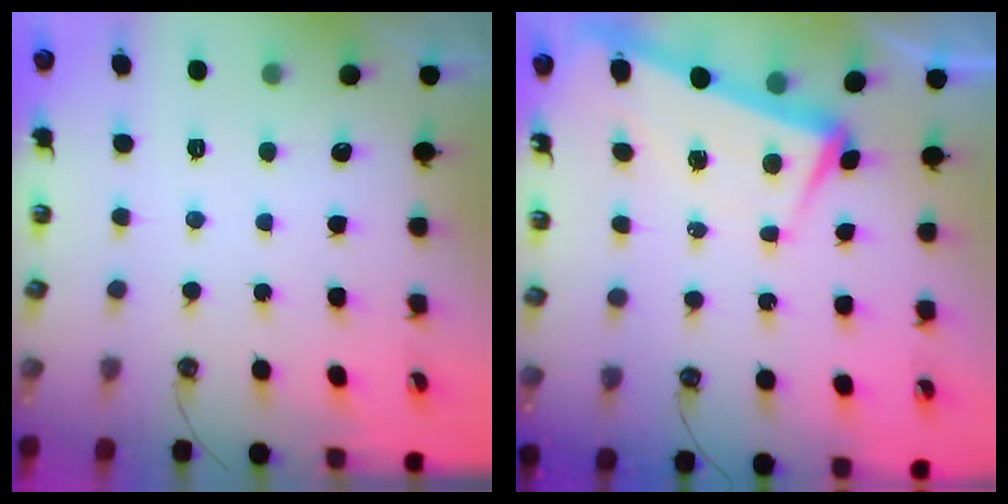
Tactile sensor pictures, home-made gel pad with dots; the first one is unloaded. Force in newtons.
{"total": 3.7, "press": 3.4, "slide": 1.5}